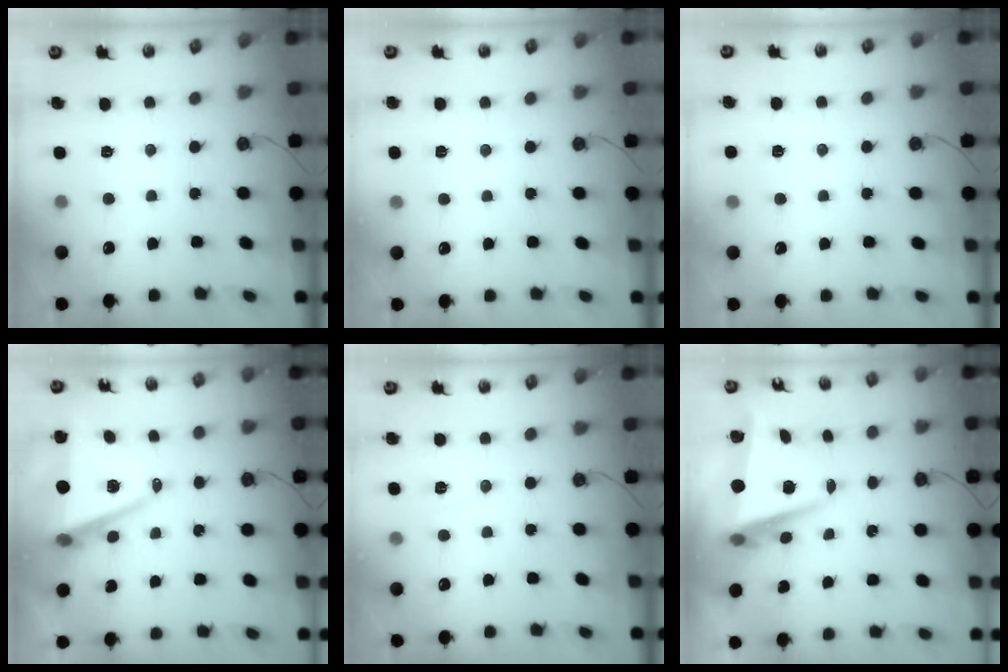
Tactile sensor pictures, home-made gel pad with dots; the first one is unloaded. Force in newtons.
{"total": 2.6, "press": 2.5, "slide": 0.8}
{"total": 5.0, "press": 3.5, "slide": 3.5}
{"total": 10.2, "press": 9.4, "slide": 4.0}
{"total": 6.6, "press": 4.8, "slide": 4.5}
{"total": 10.5, "press": 10.2, "slide": 2.5}